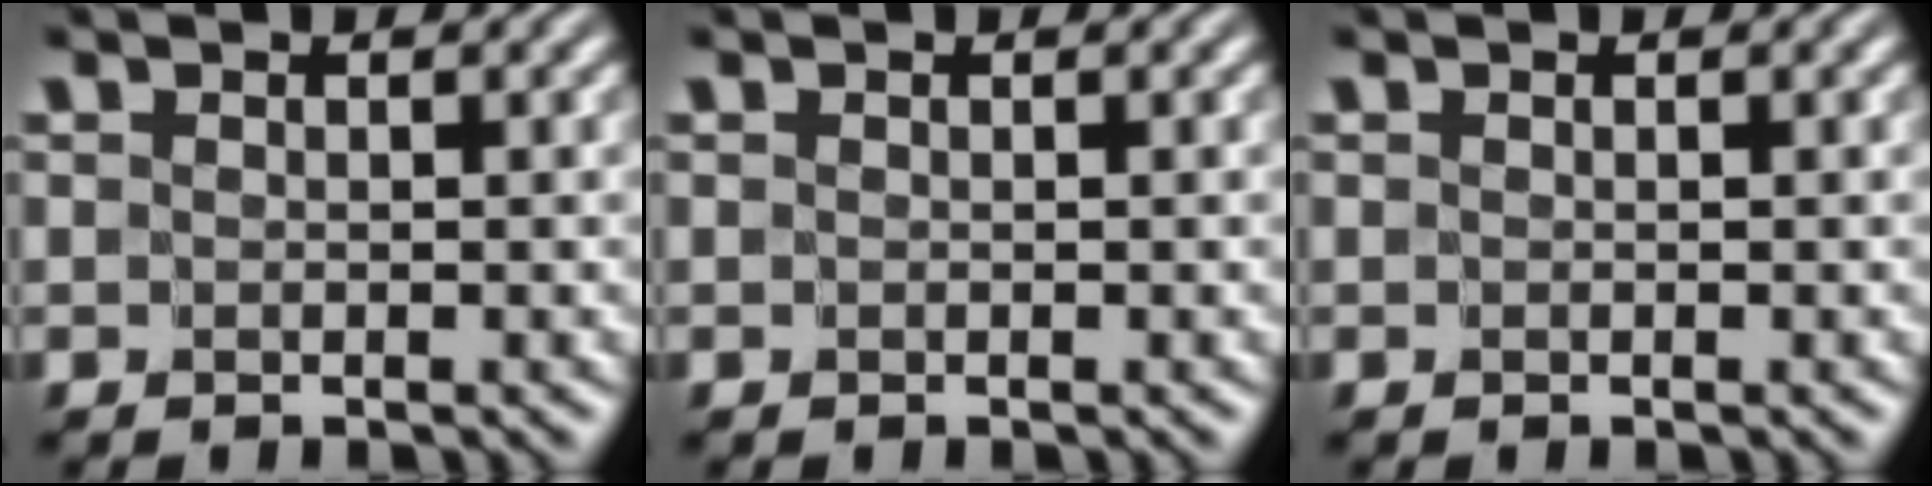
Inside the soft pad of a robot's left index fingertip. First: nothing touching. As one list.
[{"total": 0.0}, {"total": 0.0}]